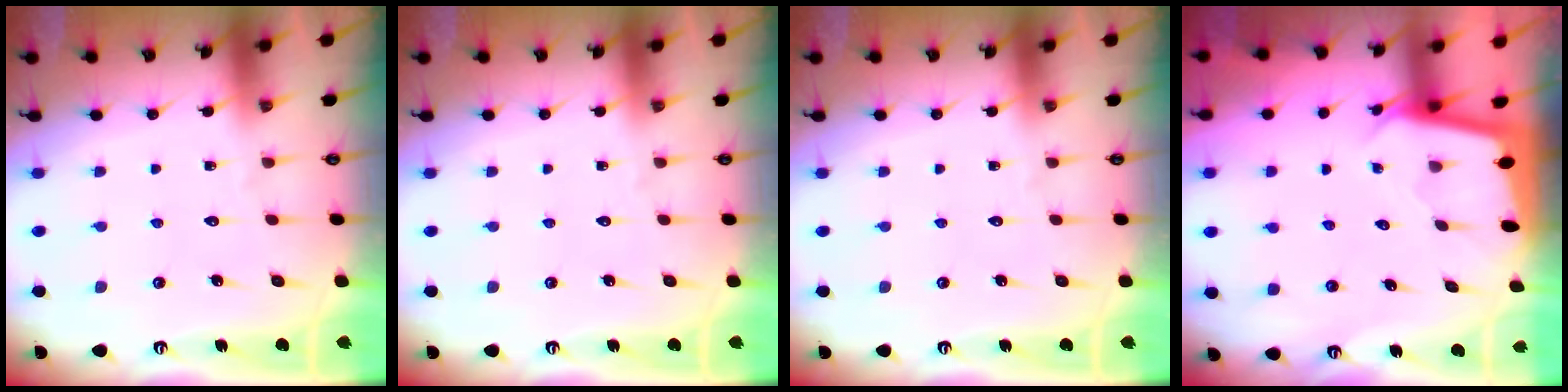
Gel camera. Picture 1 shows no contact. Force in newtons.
{"total": 0.0}
{"total": 0.0}
{"total": 1.8, "press": 1.8, "slide": 0.1}